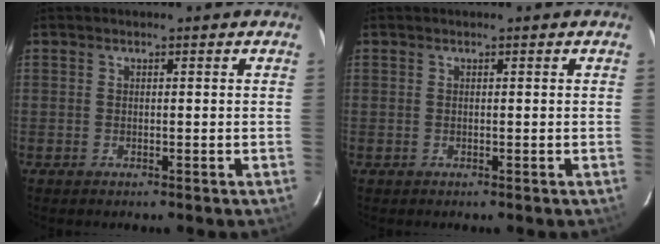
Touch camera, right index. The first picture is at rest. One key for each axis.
{"total": 0.0}